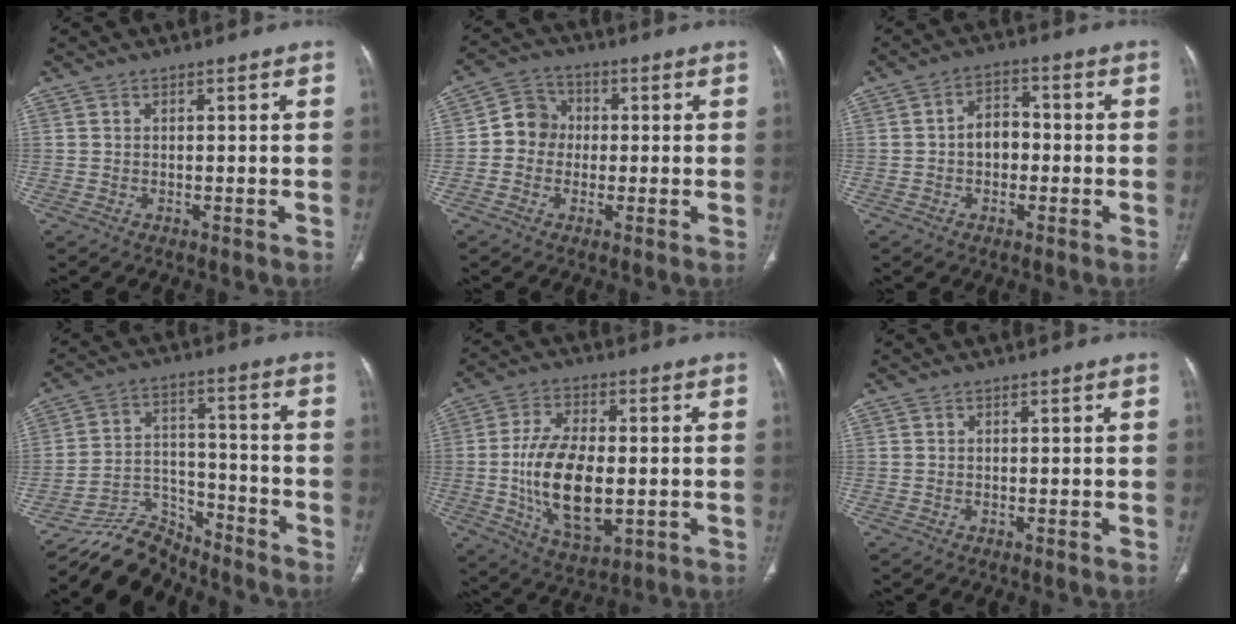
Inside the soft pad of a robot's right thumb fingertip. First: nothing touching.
{"total": 6.7, "force": [-0.3, 6.2, 2.6], "torque": [-0.016, 0.018, -0.021]}
{"total": 5.5, "force": [-0.7, 4.1, 3.7], "torque": [-0.040, 0.021, -0.021]}
{"total": 9.7, "force": [-9.2, 3.0, -0.6], "torque": [0.021, 0.091, -0.168]}
{"total": 15.7, "force": [-1.8, 8.1, 13.3], "torque": [-0.234, -0.006, -0.022]}
{"total": 0.0}